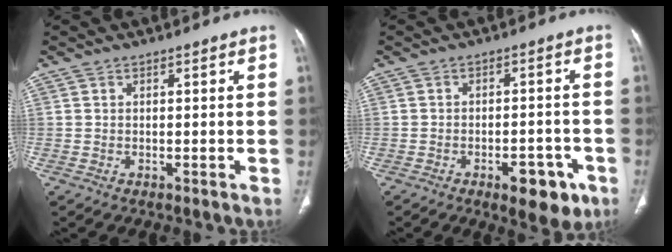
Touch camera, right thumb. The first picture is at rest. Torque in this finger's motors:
{"motor_torque": [2.76, 1.18, 0.63, -0.95, 0.20]}